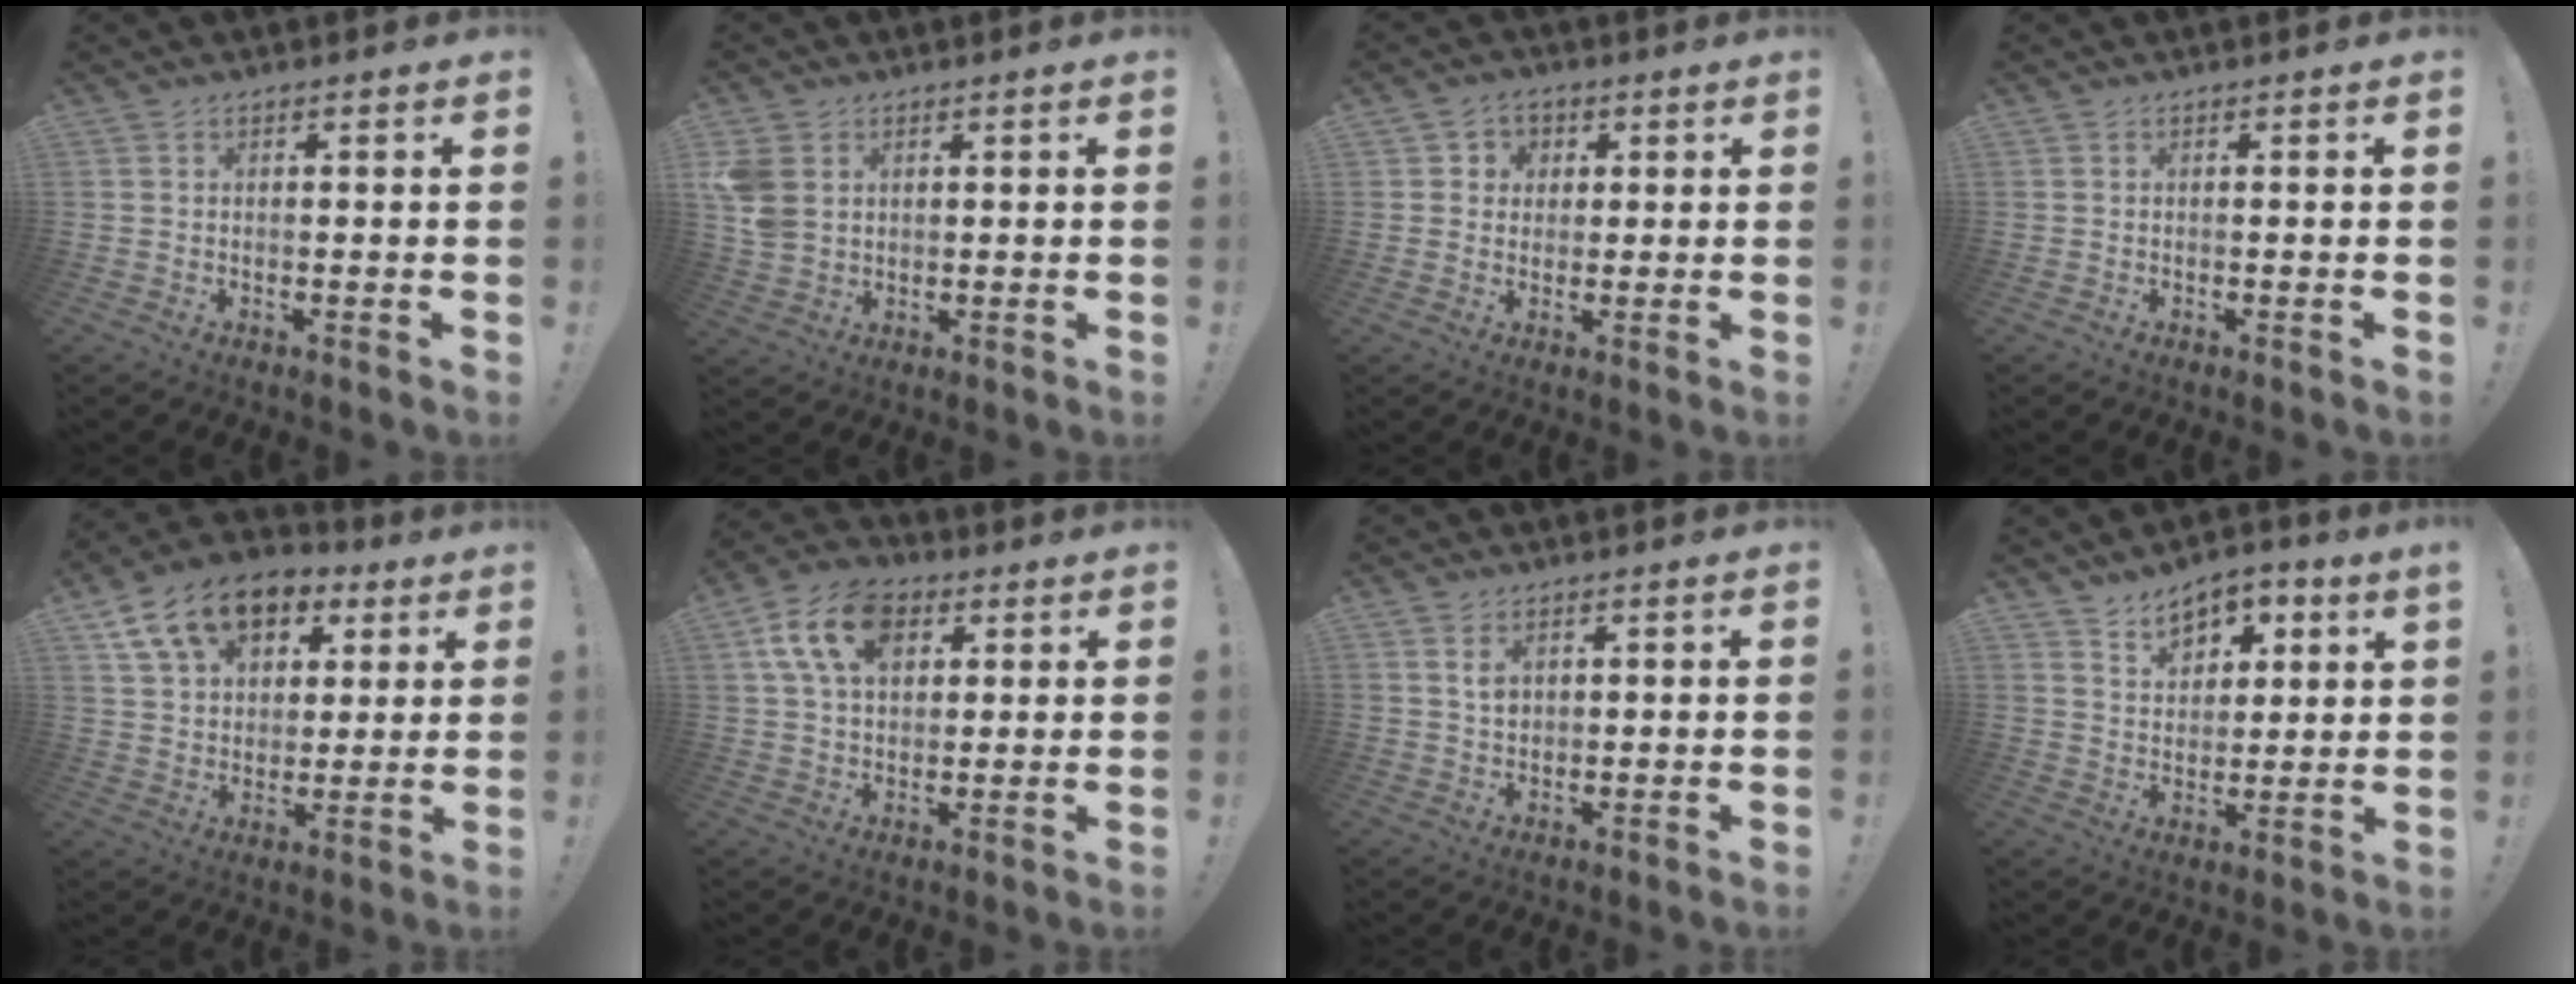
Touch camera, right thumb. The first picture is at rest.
{"total": 7.4, "force": [2.5, 5.6, 4.2], "torque": [-0.086, -0.006, 0.049]}
{"total": 4.3, "force": [0.8, 4.1, 0.9], "torque": [-0.004, -0.002, 0.013]}
{"total": 0.0}
{"total": 15.9, "force": [8.4, 10.6, 8.5], "torque": [-0.133, -0.038, 0.156]}
{"total": 14.5, "force": [5.9, 9.9, 8.8], "torque": [-0.147, -0.009, 0.111]}
{"total": 3.2, "force": [1.5, 2.0, 1.9], "torque": [-0.025, -0.006, 0.025]}
{"total": 8.1, "force": [6.1, 4.2, 3.4], "torque": [-0.042, -0.038, 0.111]}